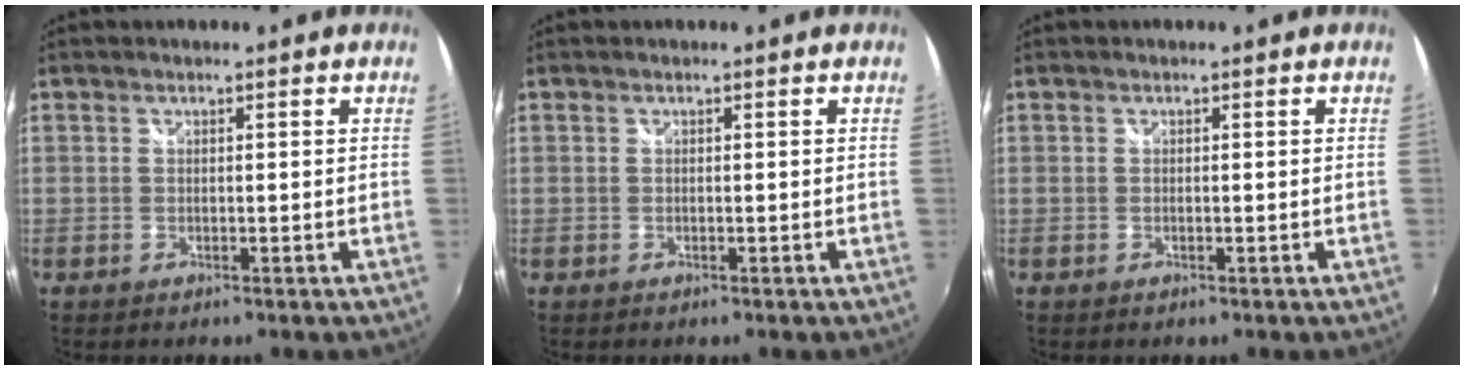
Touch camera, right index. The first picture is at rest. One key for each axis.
{"total": 0.0}
{"total": 0.0}